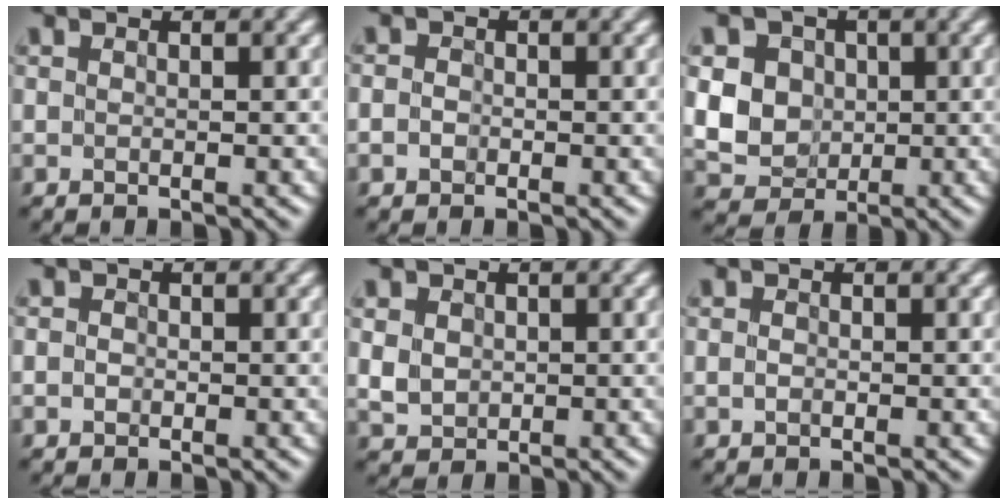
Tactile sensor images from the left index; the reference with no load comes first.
{"total": 1.1, "force": [-0.4, 0.9, 0.5], "torque": [-0.006, -0.002, -0.013]}
{"total": 7.6, "force": [1.4, 6.6, 3.6], "torque": [-0.073, 0.027, 0.018]}
{"total": 0.8, "force": [-0.3, 0.6, 0.3], "torque": [-0.004, -0.003, -0.009]}
{"total": 2.2, "force": [0.4, 1.9, 1.0], "torque": [-0.025, -0.002, 0.010]}
{"total": 0.6, "force": [-0.2, 0.4, 0.4], "torque": [-0.009, 0.000, -0.006]}